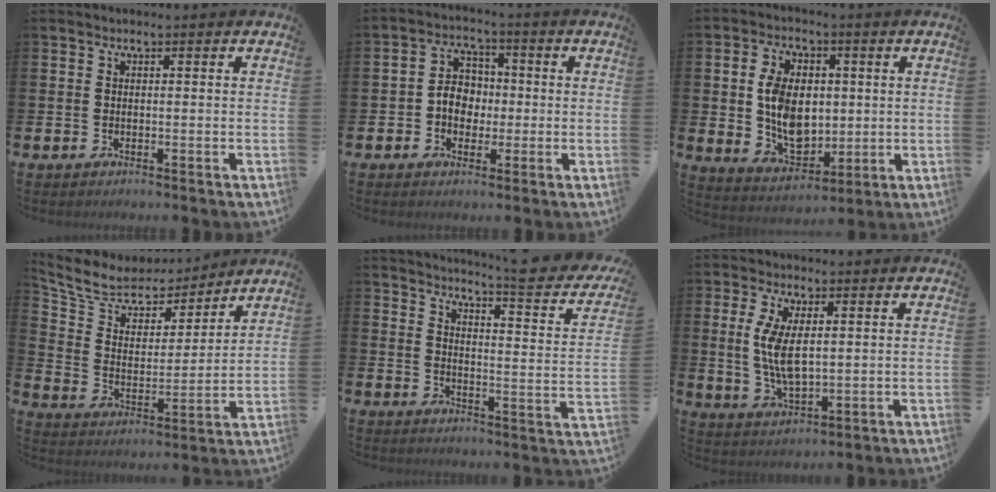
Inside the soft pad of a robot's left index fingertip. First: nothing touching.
{"total": 4.7, "force": [-0.3, 4.1, 2.3], "torque": [-0.047, 0.010, -0.013]}
{"total": 8.0, "force": [1.0, 5.8, 5.5], "torque": [-0.120, 0.013, 0.016]}
{"total": 8.2, "force": [7.1, 3.7, 1.7], "torque": [-0.085, -0.044, 0.129]}
{"total": 5.1, "force": [4.6, 0.1, 2.3], "torque": [-0.047, -0.047, 0.066]}
{"total": 6.6, "force": [1.5, 2.9, 5.8], "torque": [-0.115, 0.000, 0.023]}